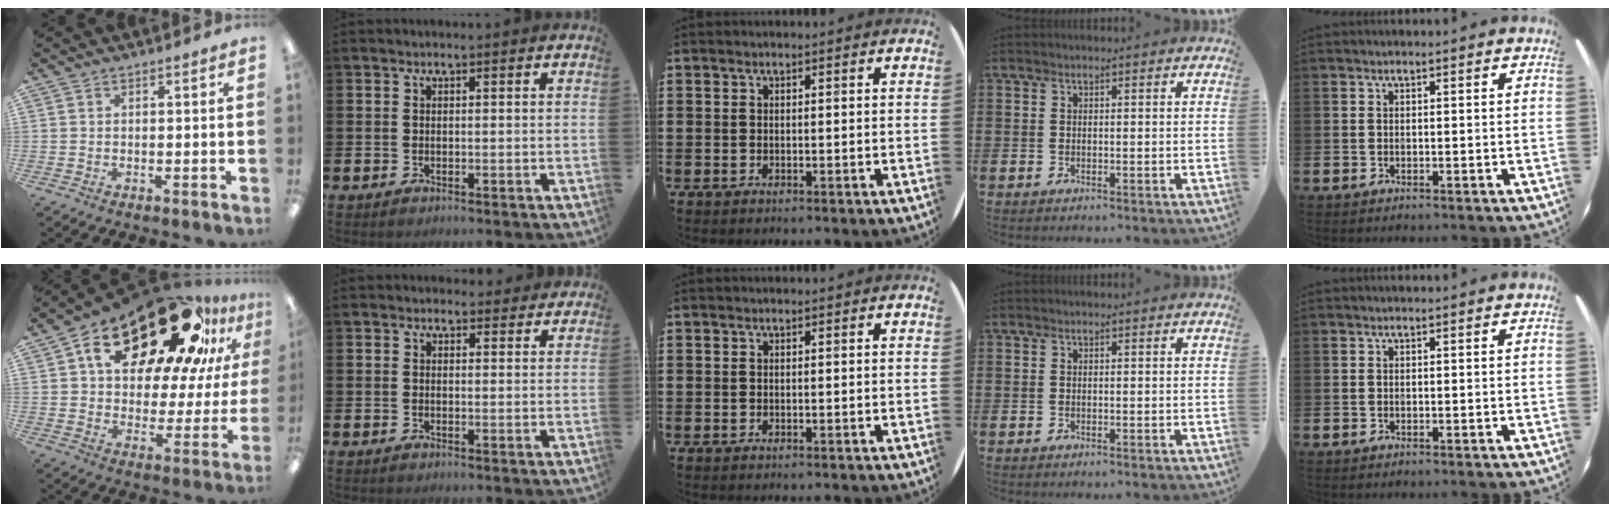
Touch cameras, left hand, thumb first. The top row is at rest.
{"thumb": {"total": 27.5, "force": [16.1, 12.9, 18.3], "torque": [-0.288, -0.089, 0.266]}, "index": {"total": 1.5, "force": [1.2, 0.9, 0.0], "torque": [0.012, 0.001, 0.019]}}